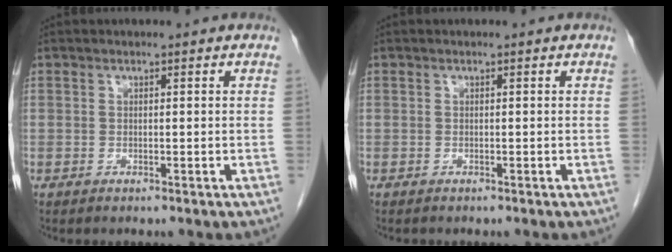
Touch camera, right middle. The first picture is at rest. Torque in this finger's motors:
{"motor_torque": [0.06, -0.03, -0.02, 0.00]}